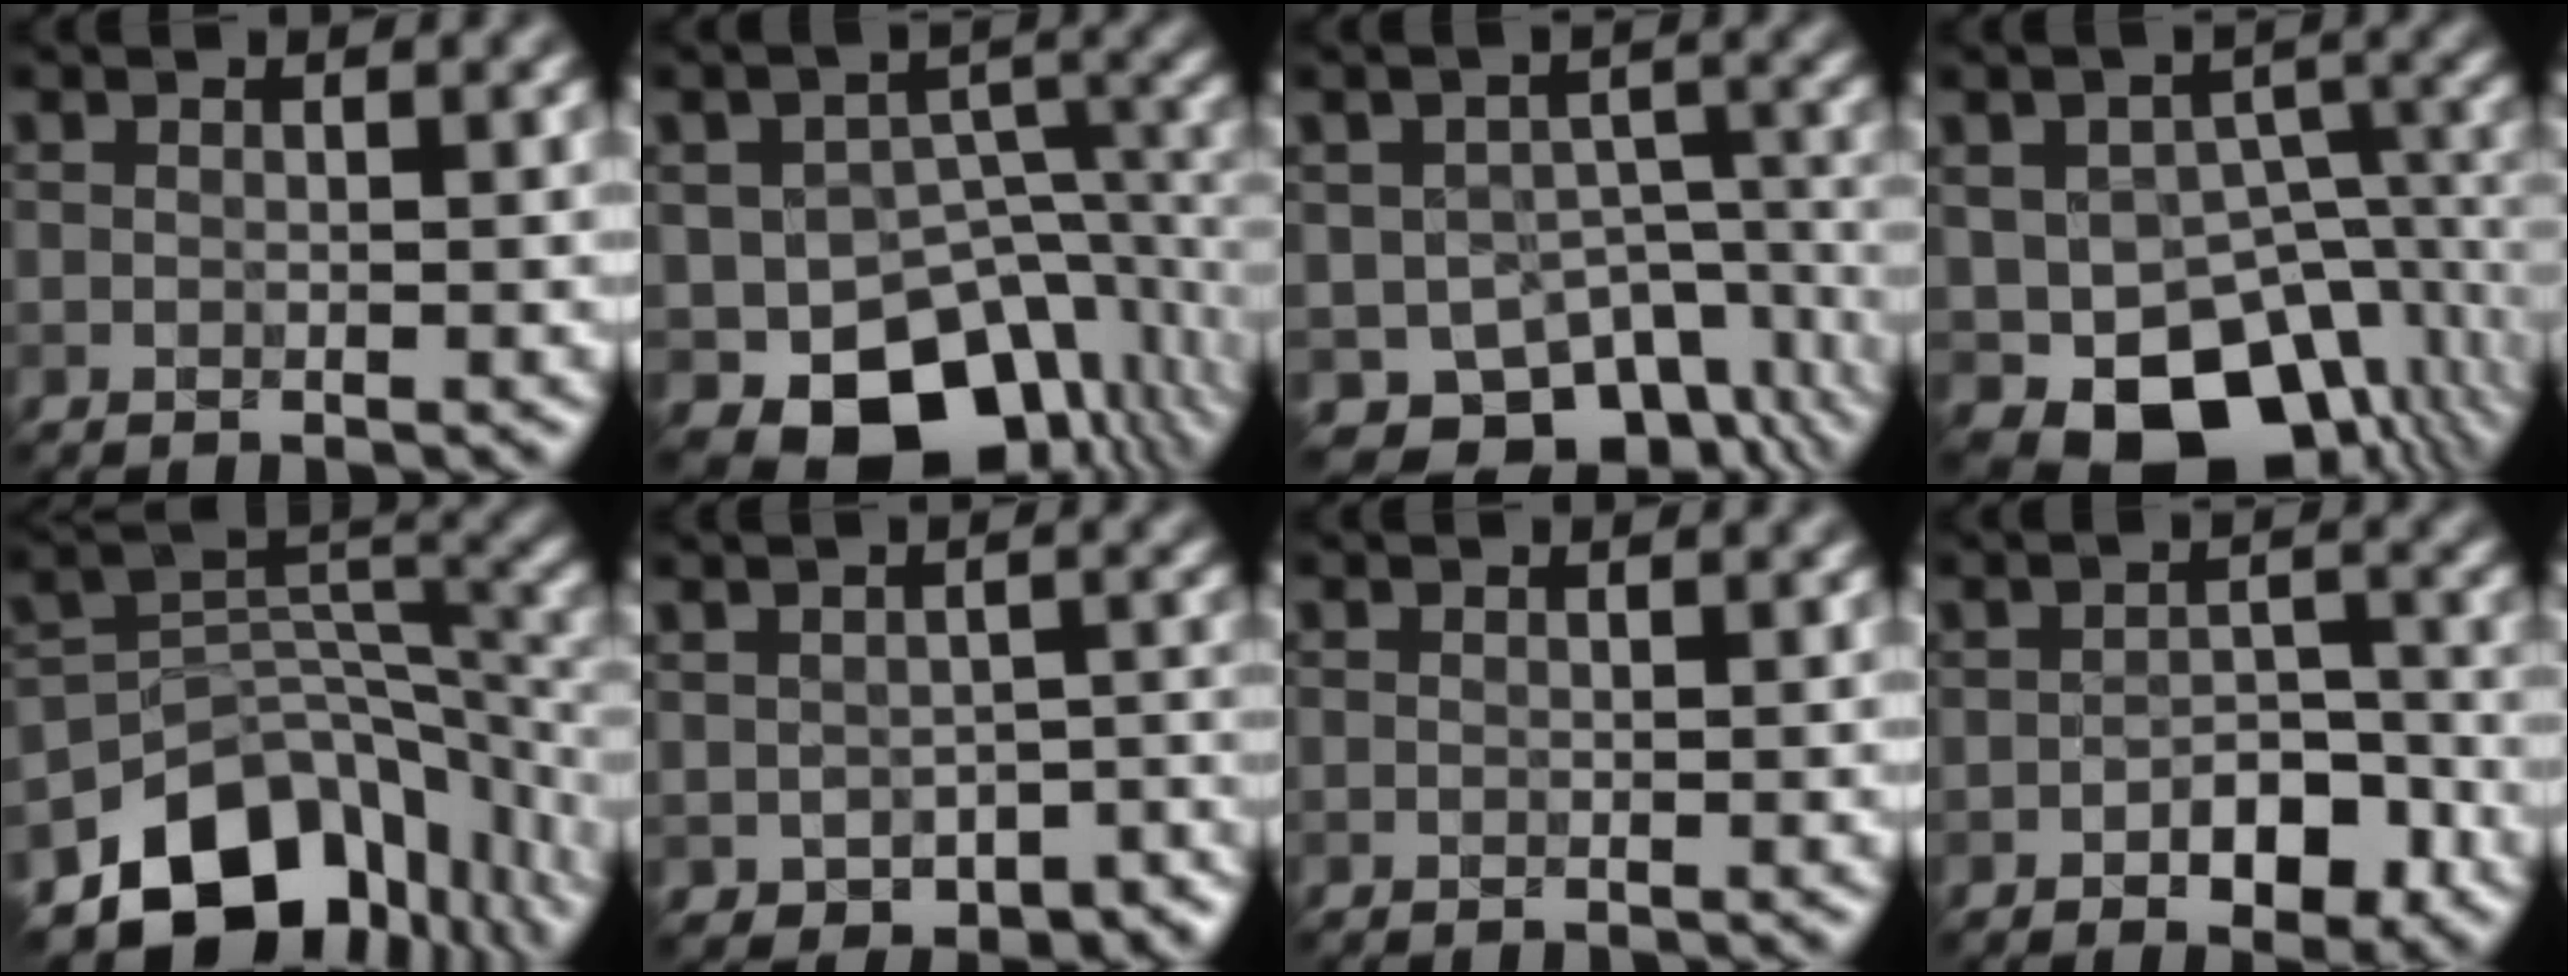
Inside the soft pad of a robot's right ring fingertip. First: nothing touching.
{"total": 9.8, "force": [-5.3, 6.7, 4.8], "torque": [-0.058, -0.029, -0.073]}
{"total": 8.2, "force": [-5.2, 5.4, 3.1], "torque": [-0.034, -0.030, -0.061]}
{"total": 11.0, "force": [-5.4, 7.4, 6.0], "torque": [-0.087, -0.020, -0.075]}
{"total": 12.3, "force": [-7.6, 7.7, 5.7], "torque": [-0.097, -0.009, -0.117]}
{"total": 5.0, "force": [-3.1, 3.1, 2.3], "torque": [-0.029, -0.022, -0.029]}
{"total": 0.0}
{"total": 3.7, "force": [-2.3, 2.0, 2.2], "torque": [-0.027, 0.005, -0.029]}